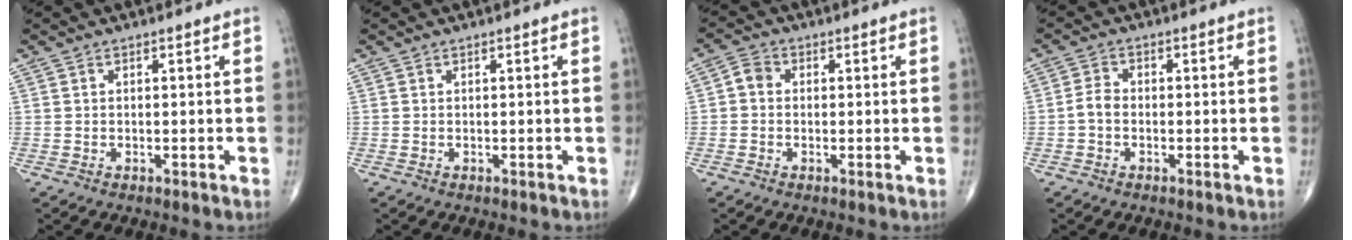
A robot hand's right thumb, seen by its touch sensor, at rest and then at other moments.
{"total": 0.0}
{"total": 3.0, "force": [-0.2, 2.5, 1.6], "torque": [-0.020, 0.009, -0.013]}
{"total": 2.8, "force": [-0.8, 1.9, 1.8], "torque": [-0.032, 0.009, -0.024]}